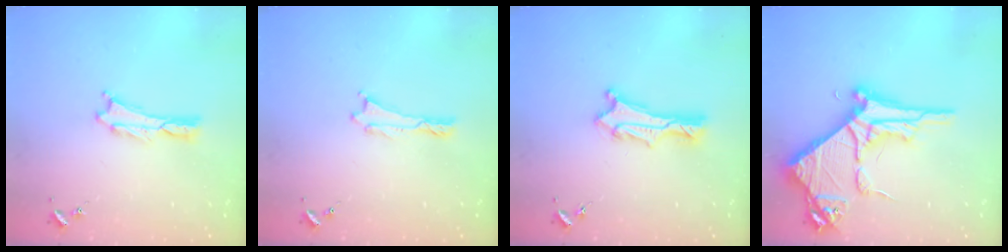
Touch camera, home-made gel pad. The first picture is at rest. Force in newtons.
{"total": 0.0}
{"total": 2.4, "press": 2.4, "slide": 0.3}
{"total": 9.3, "press": 9.3, "slide": 0.9}